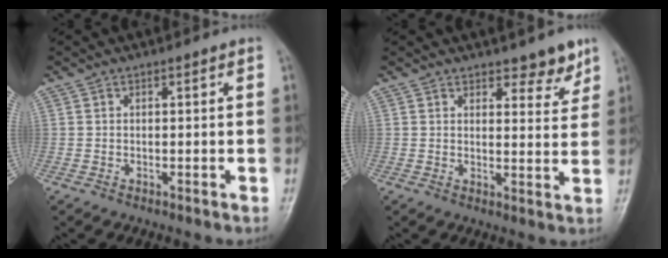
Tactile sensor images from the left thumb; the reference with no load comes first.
{"total": 4.9, "force": [3.8, 2.0, 2.4], "torque": [-0.005, -0.028, 0.050]}